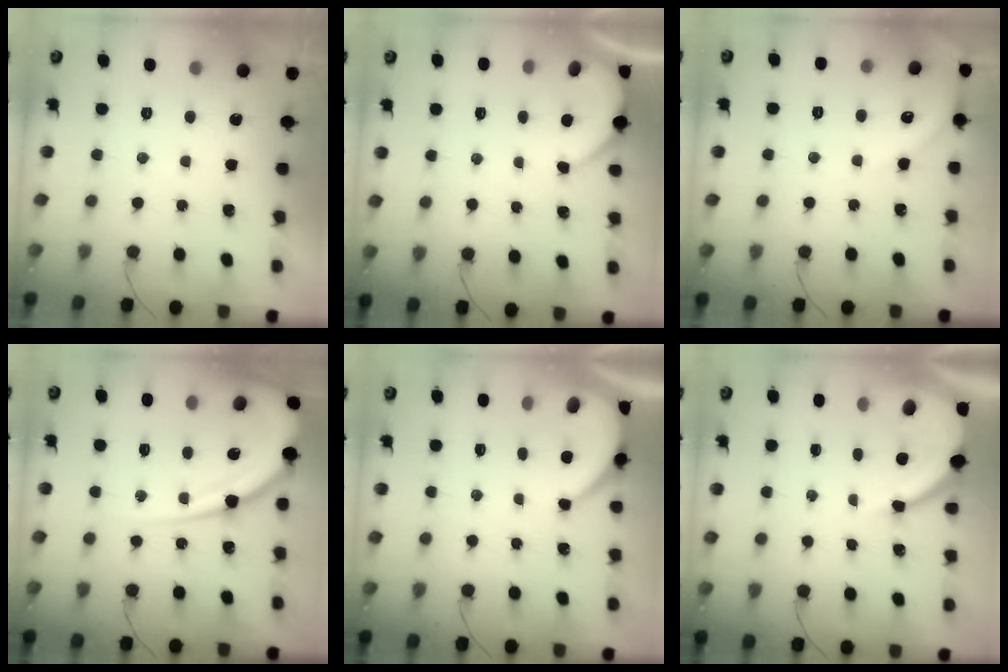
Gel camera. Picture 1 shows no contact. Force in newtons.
{"total": 2.6, "press": 2.6, "slide": 0.4}
{"total": 3.2, "press": 3.1, "slide": 0.5}
{"total": 17.0, "press": 16.9, "slide": 1.3}
{"total": 5.3, "press": 5.3, "slide": 0.4}
{"total": 10.3, "press": 10.2, "slide": 1.1}